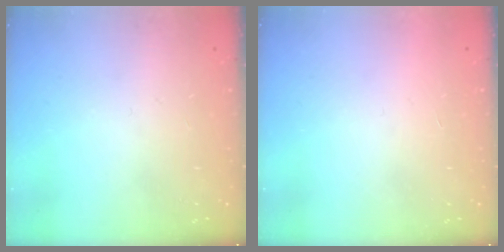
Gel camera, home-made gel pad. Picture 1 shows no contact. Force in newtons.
{"total": 1.5, "press": 1.5, "slide": 0.1}